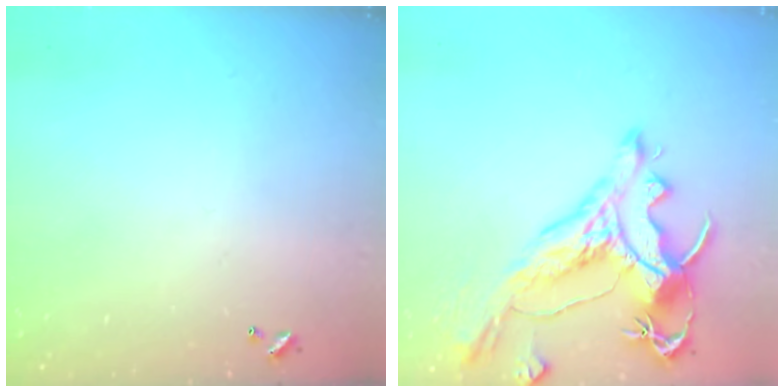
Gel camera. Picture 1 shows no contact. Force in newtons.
{"total": 5.1, "press": 4.8, "slide": 1.7}